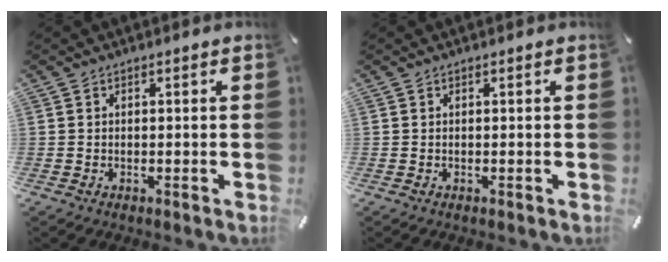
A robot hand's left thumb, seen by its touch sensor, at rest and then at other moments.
{"total": 0.0}